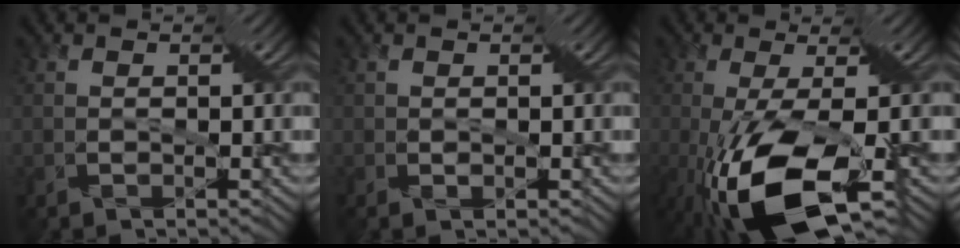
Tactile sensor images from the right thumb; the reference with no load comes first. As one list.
[{"total": 0.8, "force": [0.3, 0.8, 0.2], "torque": [0.007, 0.000, -0.003]}, {"total": 13.6, "force": [-5.6, 4.2, 11.7], "torque": [-0.240, -0.029, -0.093]}]